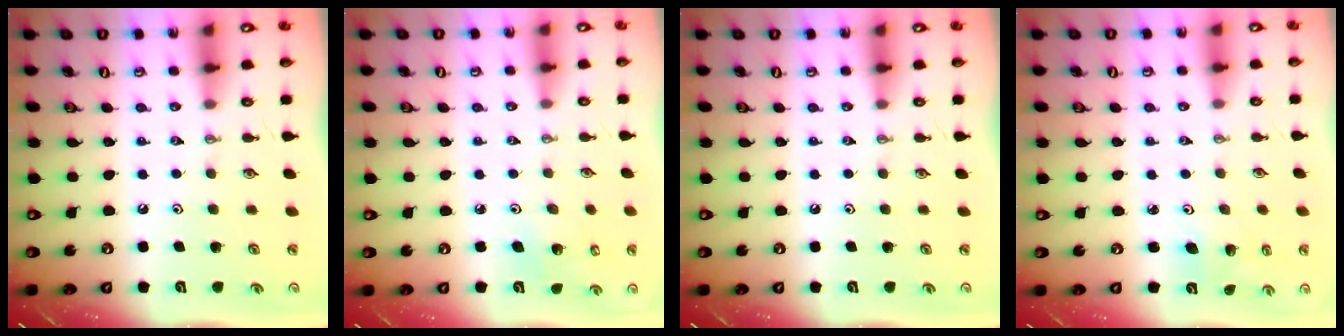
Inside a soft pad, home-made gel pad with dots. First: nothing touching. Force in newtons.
{"total": 5.3, "press": 4.9, "slide": 1.8}
{"total": 0.0}
{"total": 3.3, "press": 3.1, "slide": 1.3}